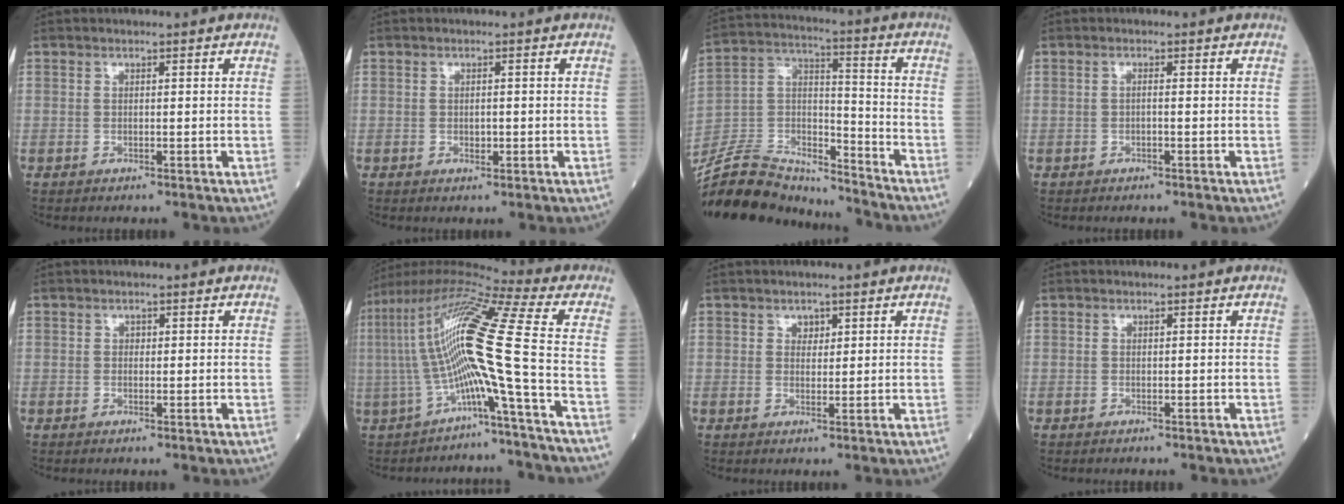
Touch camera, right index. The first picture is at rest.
{"total": 1.2, "force": [-0.3, 0.6, 1.0], "torque": [-0.019, -0.001, -0.002]}
{"total": 20.5, "force": [-19.5, 4.0, 4.6], "torque": [-0.118, 0.022, -0.334]}
{"total": 0.6, "force": [-0.2, 0.0, 0.6], "torque": [-0.013, 0.002, -0.005]}
{"total": 0.5, "force": [0.1, 0.4, 0.2], "torque": [0.001, 0.002, 0.000]}
{"total": 15.1, "force": [-3.1, -2.2, 14.6], "torque": [-0.290, 0.028, -0.070]}
{"total": 1.5, "force": [0.9, 1.0, 0.7], "torque": [-0.008, -0.004, 0.013]}
{"total": 0.0}